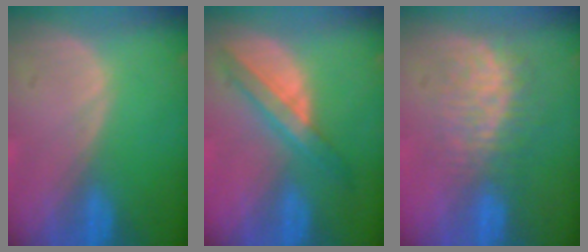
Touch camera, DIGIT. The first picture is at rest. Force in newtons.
{"total": 5.8, "press": 5.6, "slide": 1.3}
{"total": 7.7, "press": 7.3, "slide": 2.7}